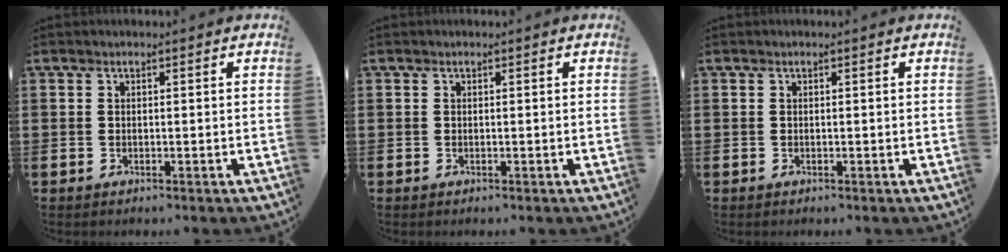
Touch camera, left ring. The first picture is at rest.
{"total": 0.0}
{"total": 0.0}